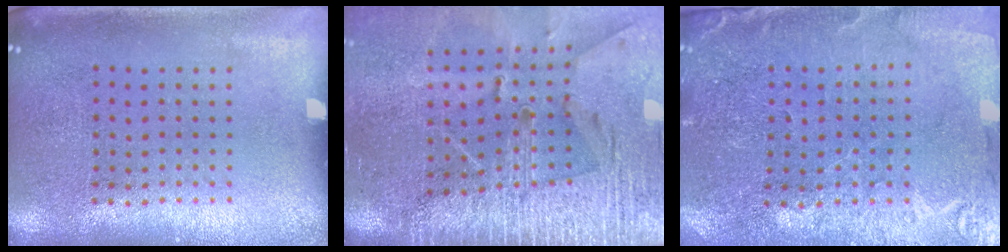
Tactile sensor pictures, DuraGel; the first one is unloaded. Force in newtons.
{"total": 4.1, "press": 3.5, "slide": 2.2}
{"total": 0.5, "press": 0.5, "slide": 0.2}